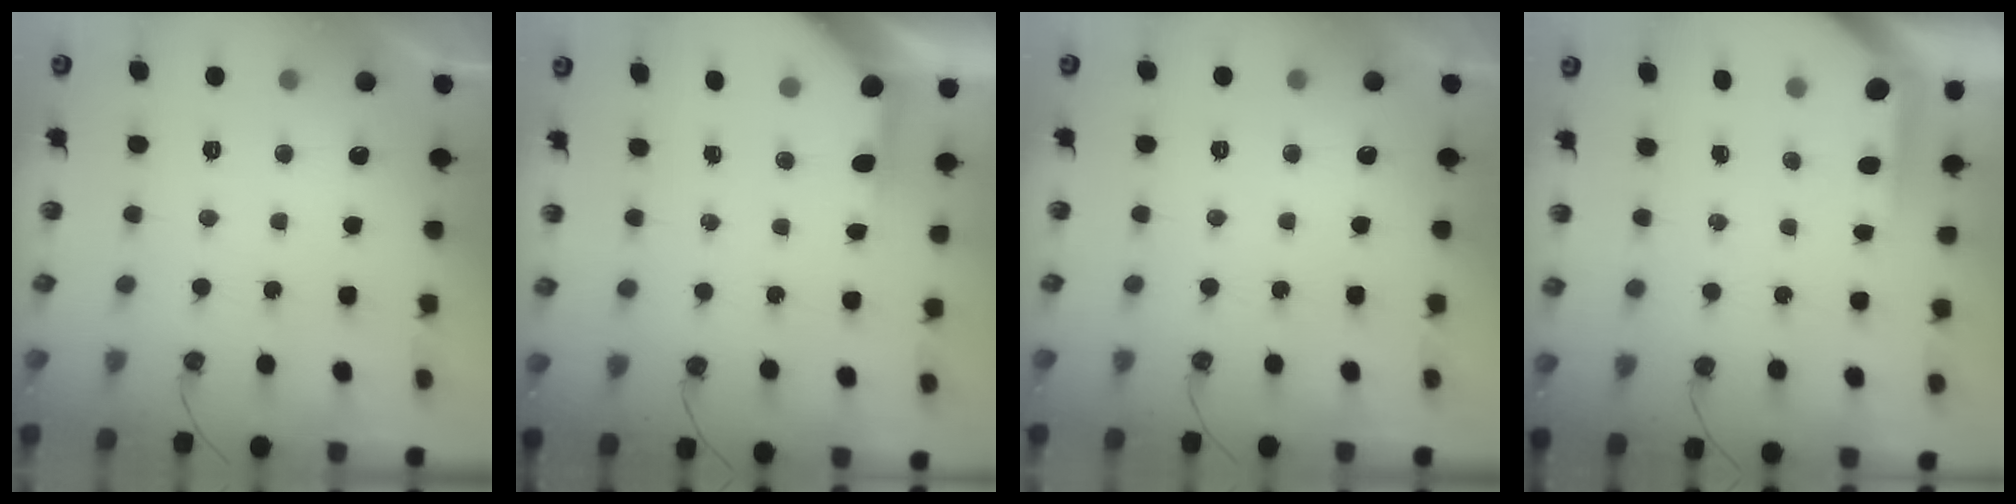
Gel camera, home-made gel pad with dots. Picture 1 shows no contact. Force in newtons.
{"total": 6.5, "press": 6.5, "slide": 0.4}
{"total": 0.0}
{"total": 4.2, "press": 4.2, "slide": 0.3}